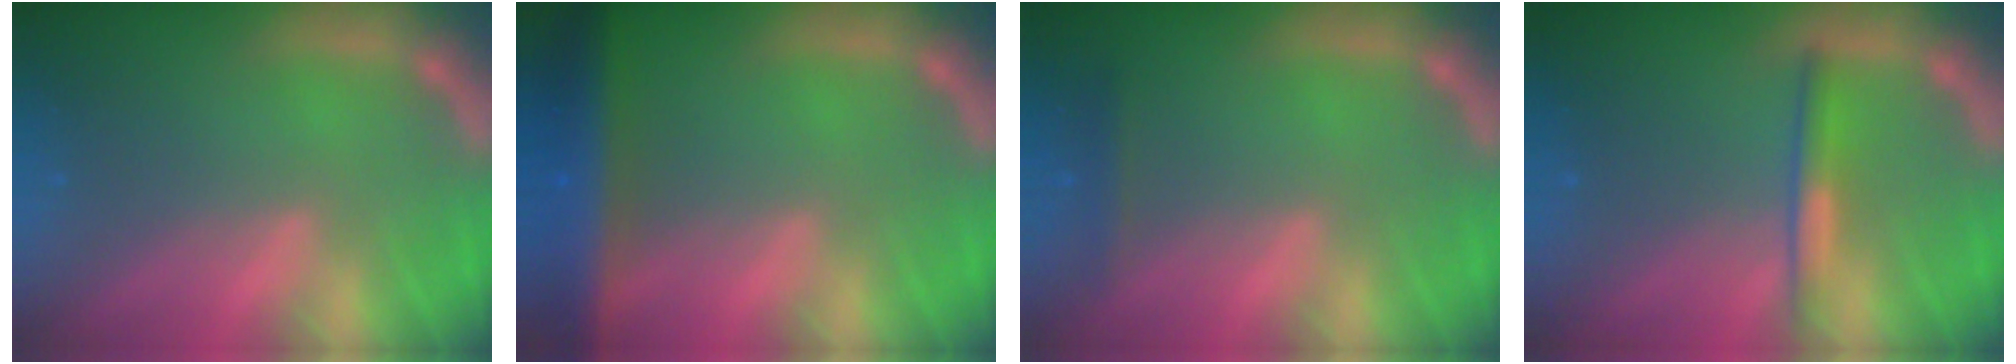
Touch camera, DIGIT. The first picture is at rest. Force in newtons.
{"total": 7.4}
{"total": 1.4}
{"total": 2.5}